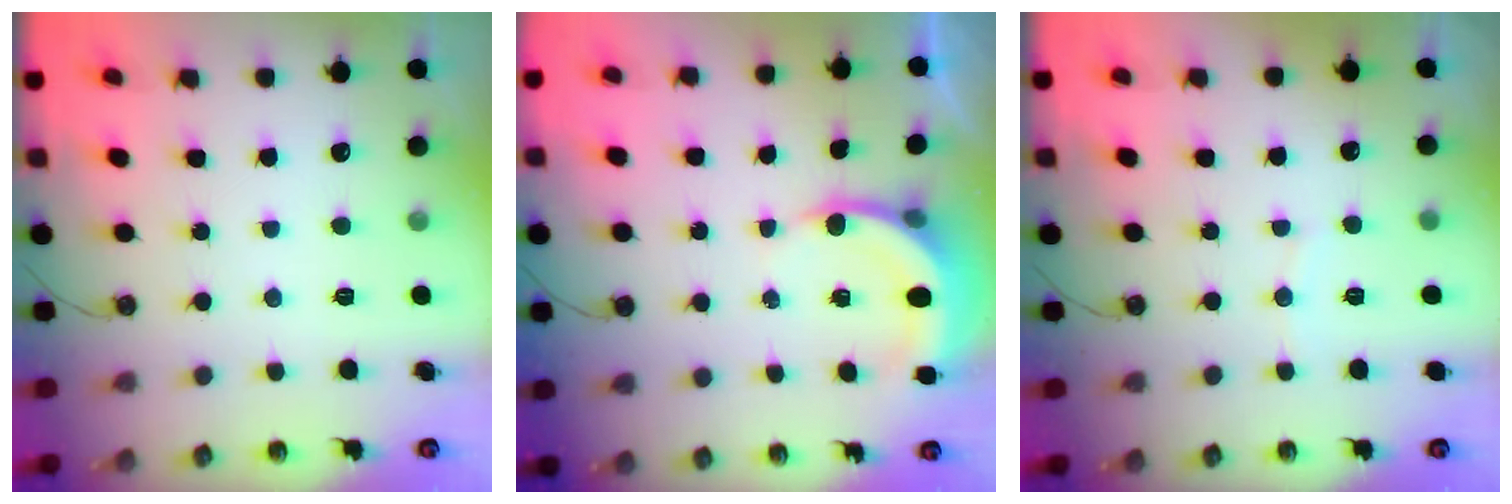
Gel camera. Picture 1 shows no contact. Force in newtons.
{"total": 6.1, "press": 6.1, "slide": 0.8}
{"total": 3.7, "press": 3.7, "slide": 0.4}